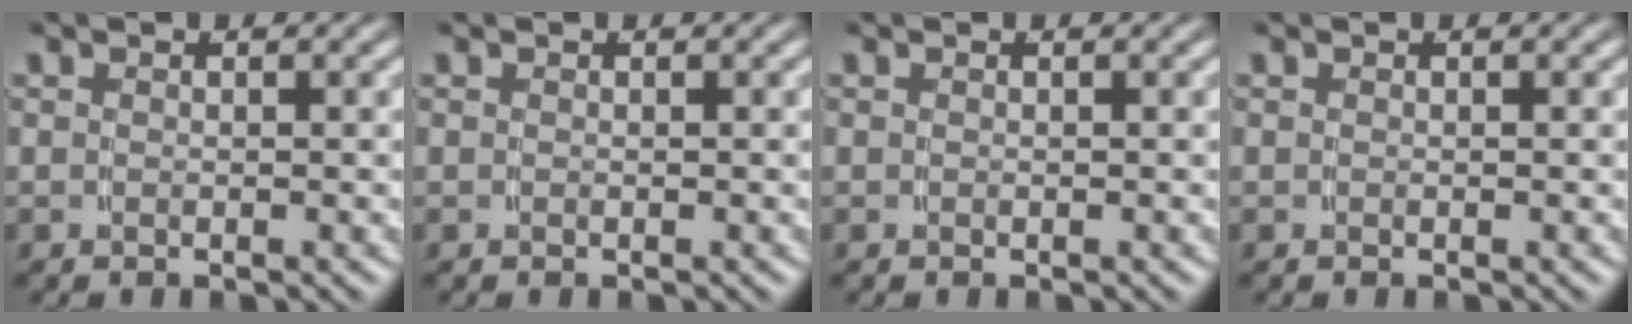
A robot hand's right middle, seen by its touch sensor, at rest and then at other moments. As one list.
[{"total": 0.0}, {"total": 0.0}, {"total": 0.0}]